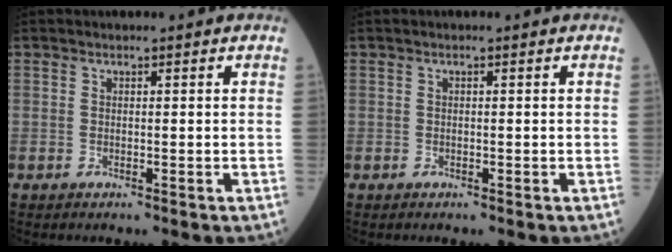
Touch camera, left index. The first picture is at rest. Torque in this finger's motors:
{"motor_torque": [0.10, 0.10, 0.01, 0.00]}